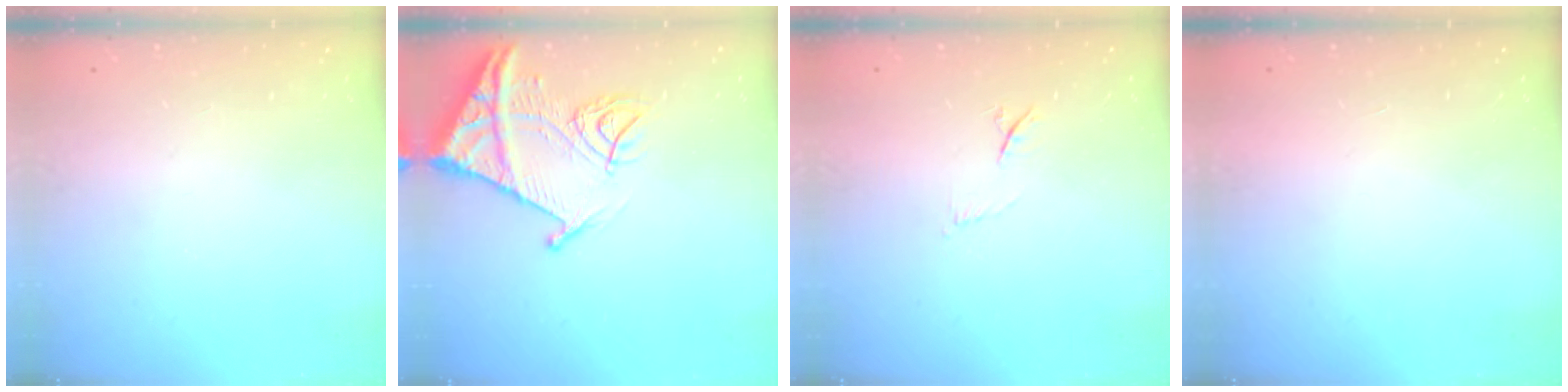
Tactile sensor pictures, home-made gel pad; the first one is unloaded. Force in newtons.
{"total": 14.9, "press": 14.8, "slide": 1.6}
{"total": 4.7, "press": 4.6, "slide": 1.2}
{"total": 1.6, "press": 1.6, "slide": 0.1}